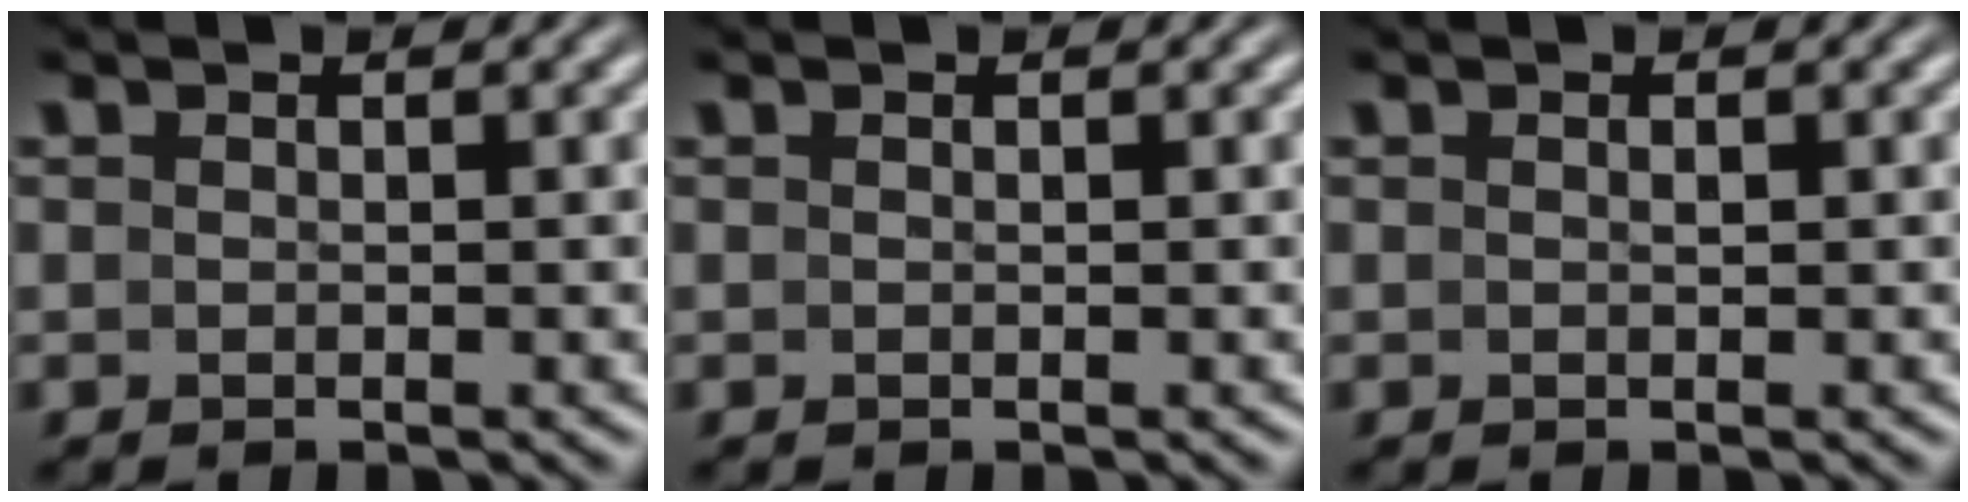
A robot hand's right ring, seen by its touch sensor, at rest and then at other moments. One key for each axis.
{"total": 0.0}
{"total": 0.0}